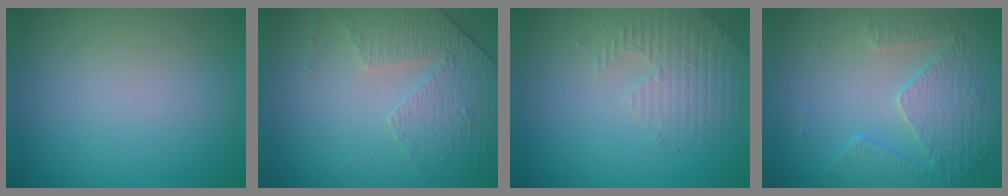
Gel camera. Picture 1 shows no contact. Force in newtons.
{"total": 4.7, "press": 3.3, "slide": 3.3}
{"total": 3.1, "press": 3.1, "slide": 0.7}
{"total": 4.1, "press": 3.4, "slide": 2.2}